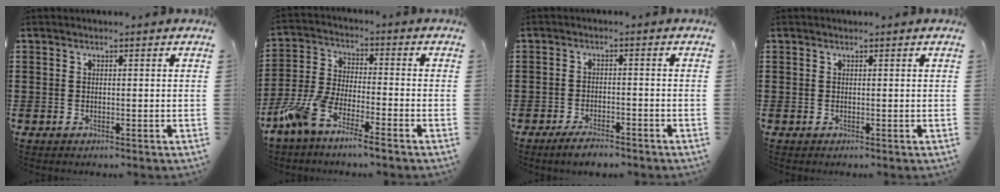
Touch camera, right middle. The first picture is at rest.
{"total": 7.2, "force": [-6.1, 0.8, 3.8], "torque": [-0.110, -0.015, -0.126]}
{"total": 3.0, "force": [-2.7, 0.5, 1.3], "torque": [-0.022, 0.005, -0.054]}
{"total": 0.0}